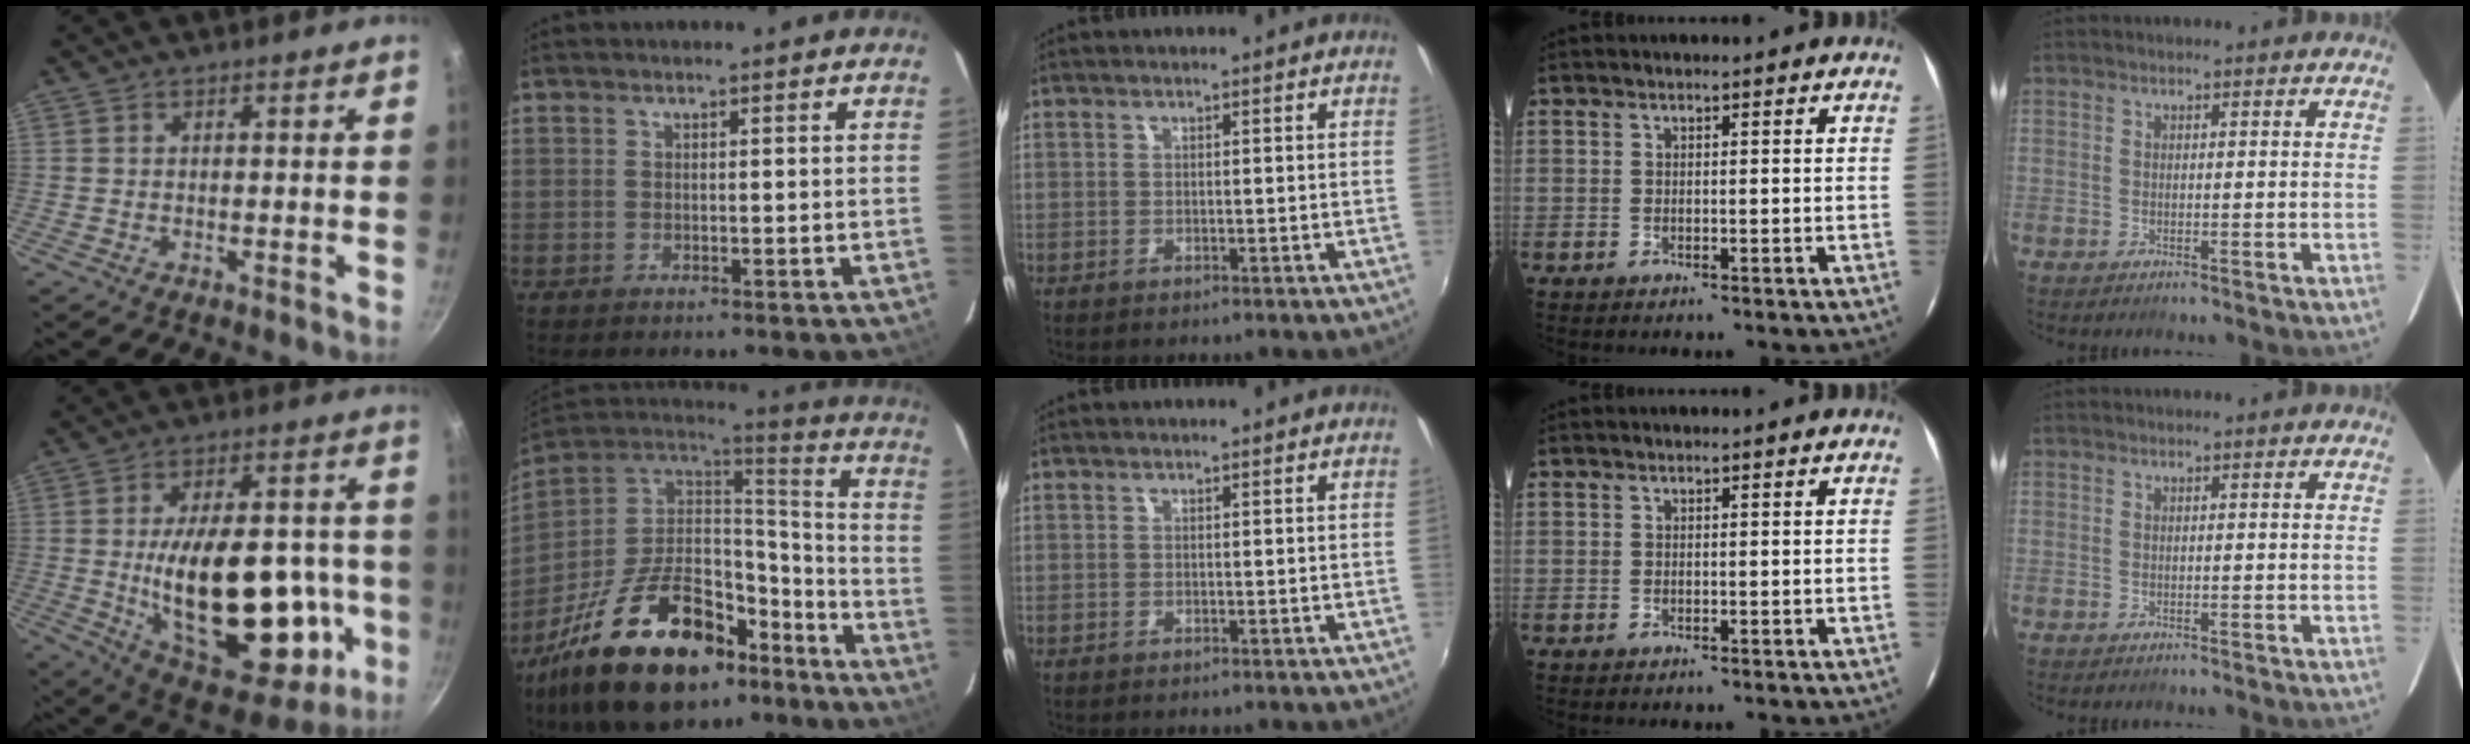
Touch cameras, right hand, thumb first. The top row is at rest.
{"thumb": {"total": 29.6, "force": [-4.2, 15.1, 25.1], "torque": [-0.349, 0.018, -0.039]}, "index": {"total": 30.9, "force": [-19.6, 15.2, 18.4], "torque": [-0.350, 0.002, -0.291]}}